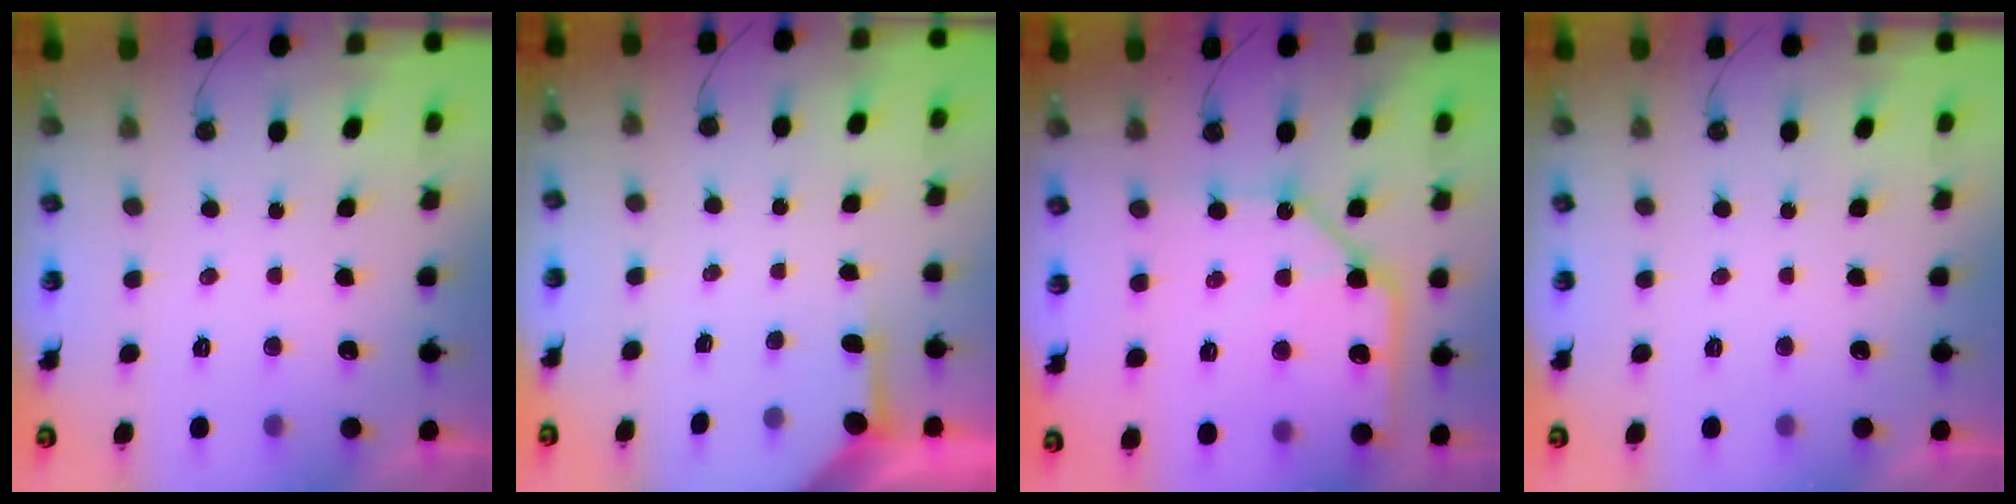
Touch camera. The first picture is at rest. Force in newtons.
{"total": 2.4, "press": 2.4, "slide": 0.4}
{"total": 13.6, "press": 13.5, "slide": 1.8}
{"total": 0.0}